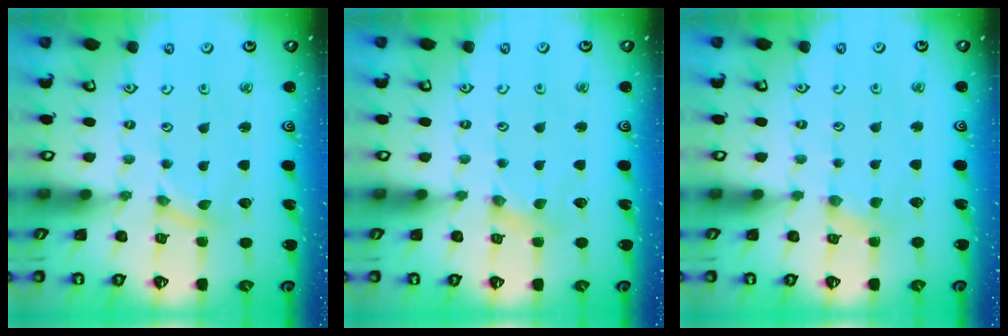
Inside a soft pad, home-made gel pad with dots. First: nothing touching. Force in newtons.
{"total": 0.0}
{"total": 2.2, "press": 2.1, "slide": 0.4}